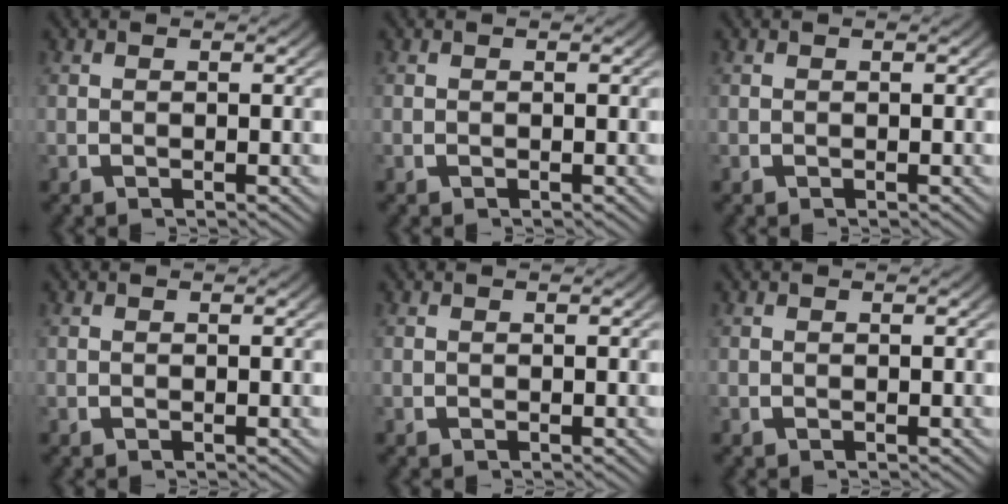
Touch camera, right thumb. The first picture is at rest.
{"total": 0.0}
{"total": 0.0}
{"total": 0.0}
{"total": 0.0}
{"total": 0.0}